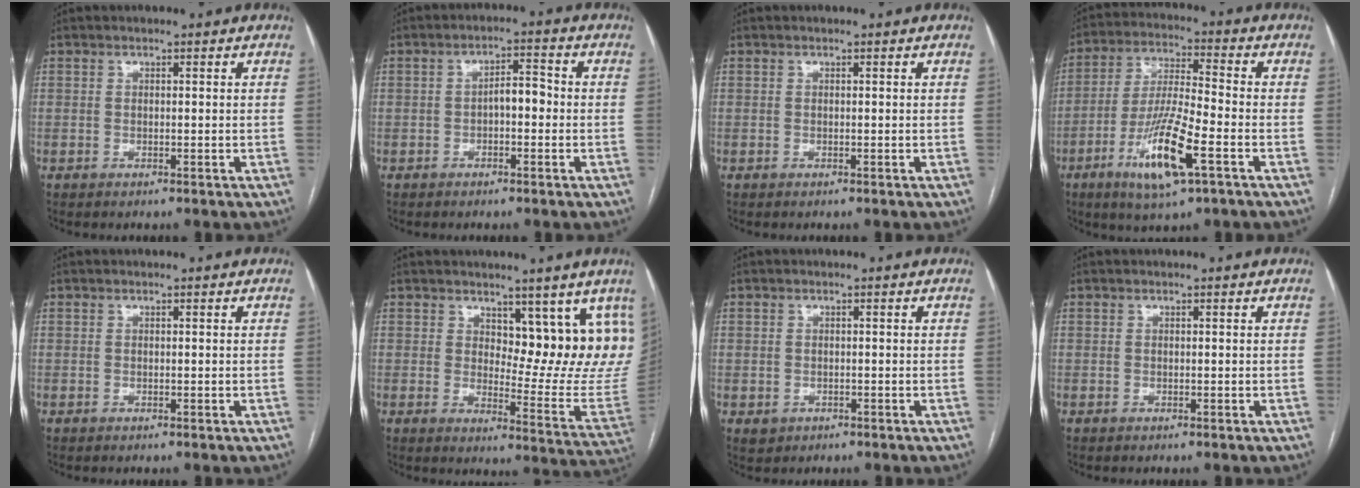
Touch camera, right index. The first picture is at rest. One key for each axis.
{"total": 3.7, "fx": -0.6, "fy": 1.5, "fz": 3.3, "tx": -0.050, "ty": 0.017, "tz": -0.010}
{"total": 0.0}
{"total": 12.9, "fx": -5.6, "fy": 1.5, "fz": 11.5, "tx": -0.226, "ty": -0.018, "tz": -0.102}
{"total": 0.0}
{"total": 13.1, "fx": 8.9, "fy": 4.7, "fz": 8.4, "tx": -0.082, "ty": -0.032, "tz": 0.106}
{"total": 2.1, "fx": -0.6, "fy": 2.0, "fz": 0.3, "tx": 0.002, "ty": 0.006, "tz": -0.003}
{"total": 0.0}